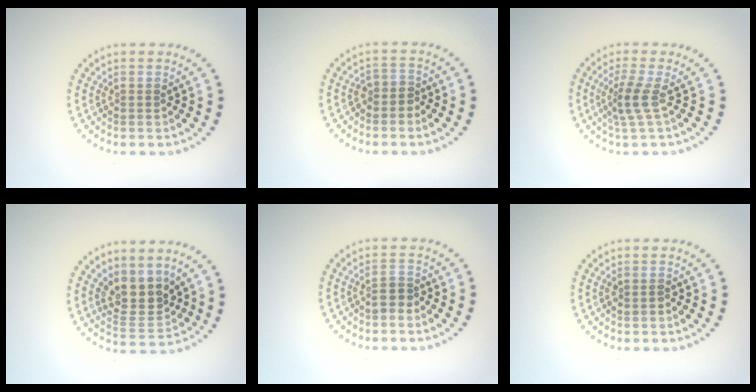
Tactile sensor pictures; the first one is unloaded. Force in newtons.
{"total": 1.6, "press": 1.2, "slide": 1.0}
{"total": 2.3, "press": 1.8, "slide": 1.5}
{"total": 3.7, "press": 3.3, "slide": 1.7}
{"total": 1.7, "press": 1.4, "slide": 0.8}
{"total": 0.8, "press": 0.8, "slide": 0.2}